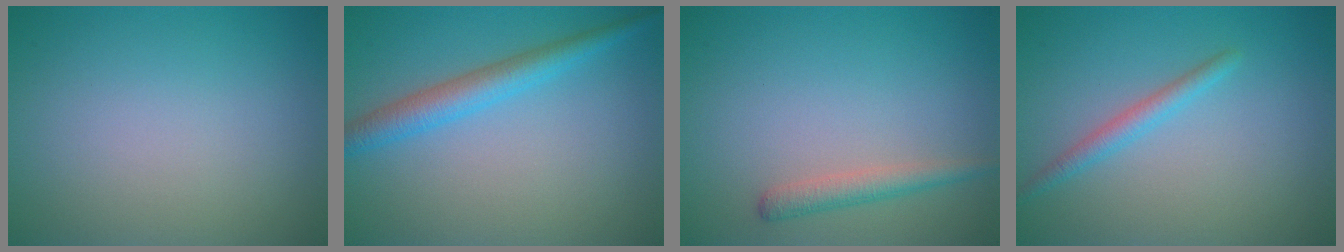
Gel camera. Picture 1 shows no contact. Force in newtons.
{"total": 3.3, "press": 3.3, "slide": 0.1}
{"total": 1.9, "press": 1.9, "slide": 0.1}
{"total": 1.8, "press": 1.8, "slide": 0.1}